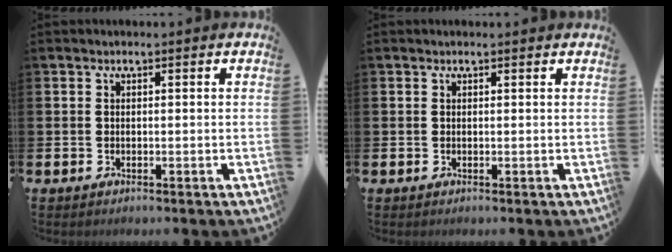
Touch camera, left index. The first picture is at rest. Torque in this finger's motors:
{"motor_torque": [0.83, -1.31, 0.01, 0.00]}